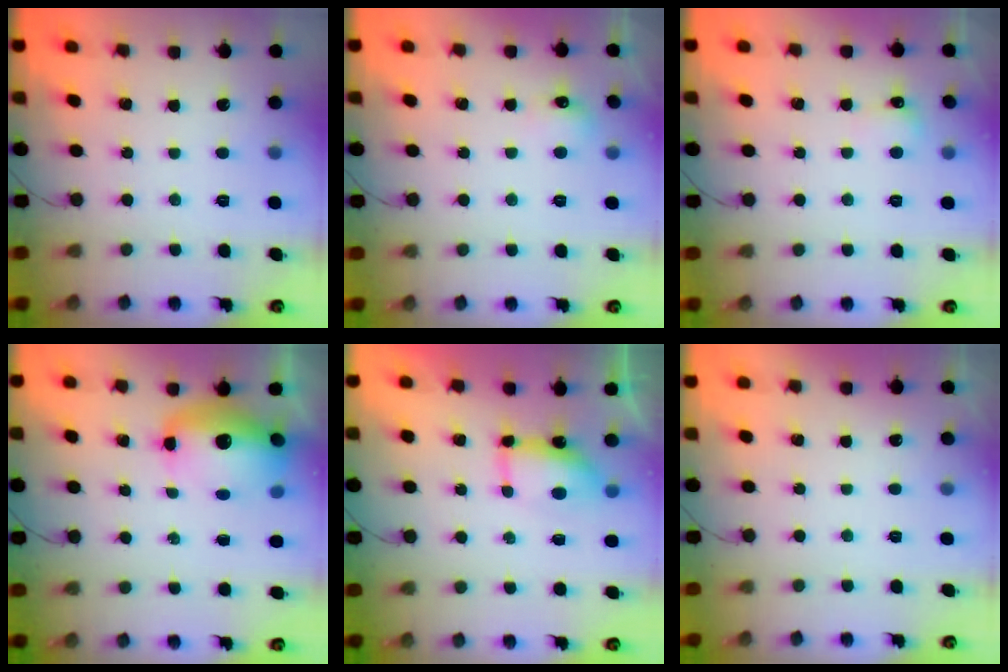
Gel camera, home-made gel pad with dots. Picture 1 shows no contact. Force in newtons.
{"total": 6.1, "press": 5.8, "slide": 1.9}
{"total": 4.9, "press": 4.7, "slide": 1.4}
{"total": 13.8, "press": 12.5, "slide": 5.9}
{"total": 7.1, "press": 7.1, "slide": 0.5}
{"total": 11.7, "press": 1.6, "slide": 11.6}